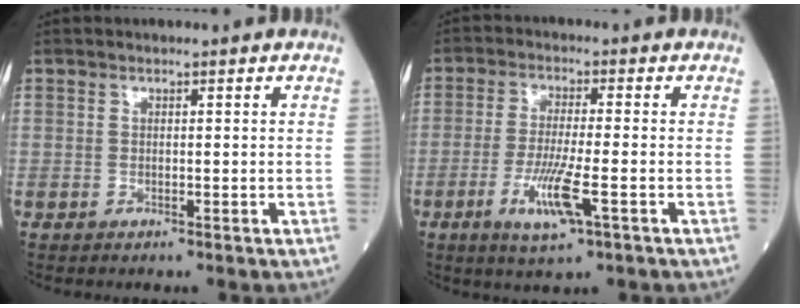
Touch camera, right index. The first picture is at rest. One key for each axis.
{"total": 7.7, "fx": -2.9, "fy": 0.4, "fz": 7.1, "tx": -0.142, "ty": -0.018, "tz": -0.052}